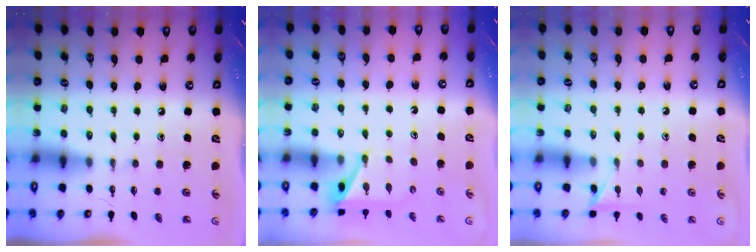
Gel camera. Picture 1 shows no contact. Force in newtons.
{"total": 6.0, "press": 6.0, "slide": 0.2}
{"total": 5.4, "press": 5.3, "slide": 0.6}